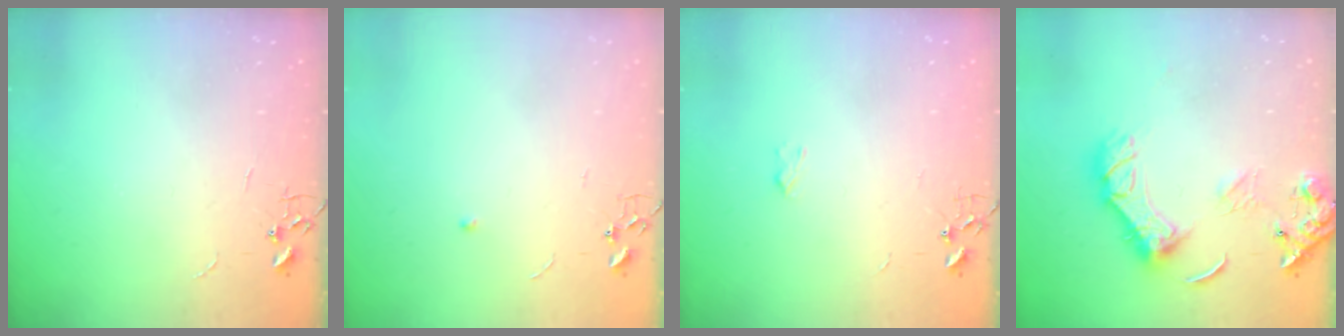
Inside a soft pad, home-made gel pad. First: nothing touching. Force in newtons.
{"total": 3.6, "press": 3.5, "slide": 0.5}
{"total": 2.4, "press": 2.4, "slide": 0.4}
{"total": 14.3, "press": 14.3, "slide": 1.6}